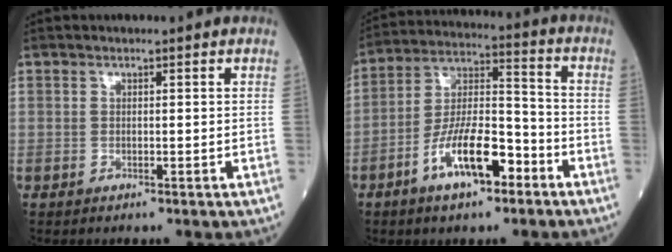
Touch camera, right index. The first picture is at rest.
{"total": 11.9, "force": [-6.0, 3.7, 9.6], "torque": [-0.189, 0.008, -0.108]}